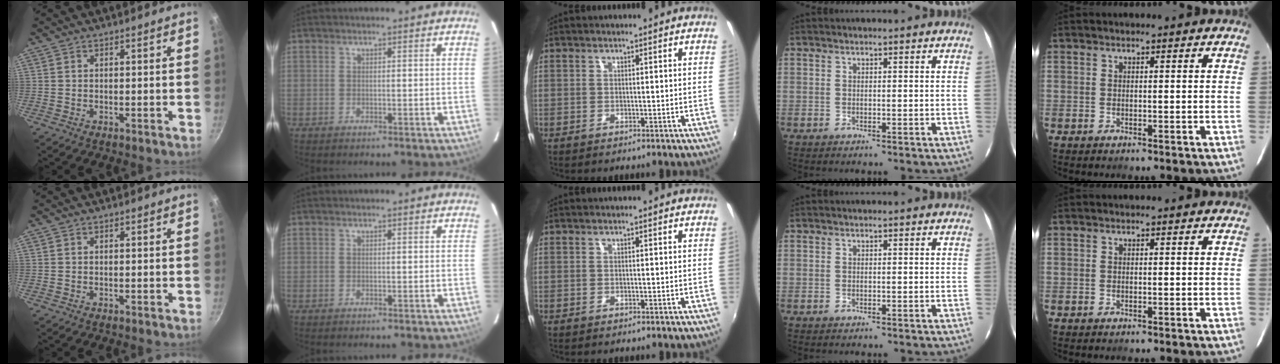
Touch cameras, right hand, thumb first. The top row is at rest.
{}